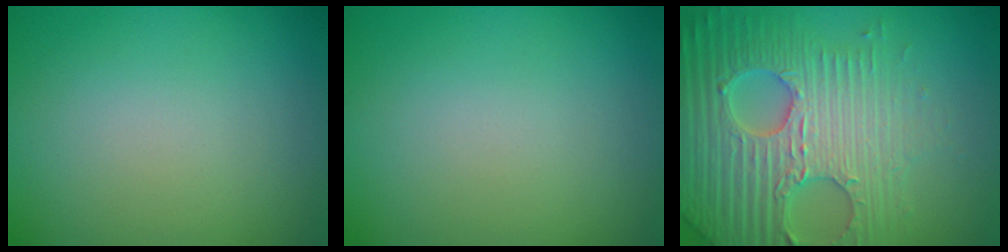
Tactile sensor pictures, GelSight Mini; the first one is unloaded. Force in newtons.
{"total": 0.0}
{"total": 7.3, "press": 7.1, "slide": 1.8}